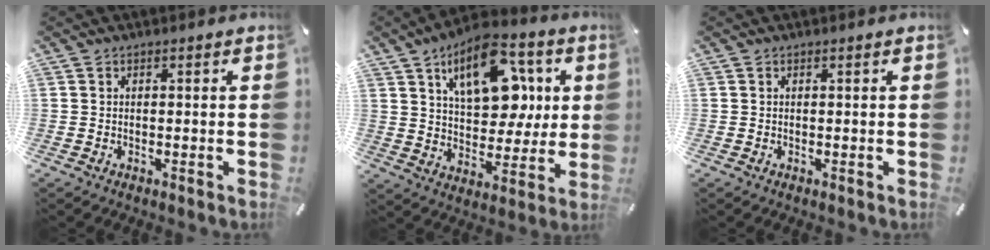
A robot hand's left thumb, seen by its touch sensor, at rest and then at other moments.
{"total": 17.7, "force": [7.3, 10.8, 12.0], "torque": [-0.176, -0.017, 0.126]}
{"total": 0.0}